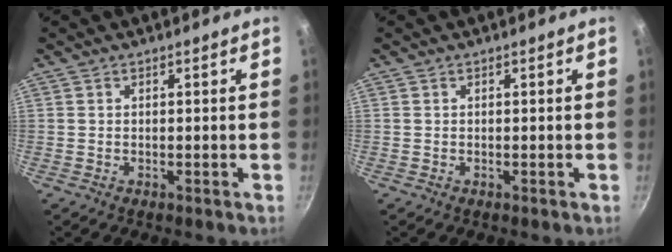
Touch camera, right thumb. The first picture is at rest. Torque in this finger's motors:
{"motor_torque": [0.01, 0.00, 0.05, 0.04, 0.01]}